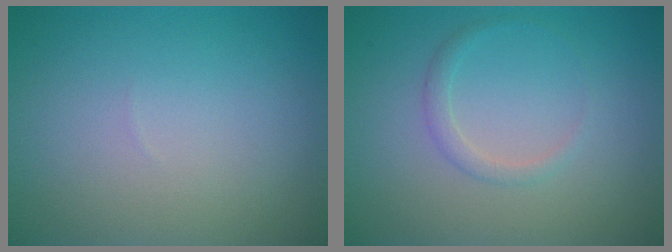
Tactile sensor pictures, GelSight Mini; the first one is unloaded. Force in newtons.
{"total": 1.2, "press": 1.2, "slide": 0.1}